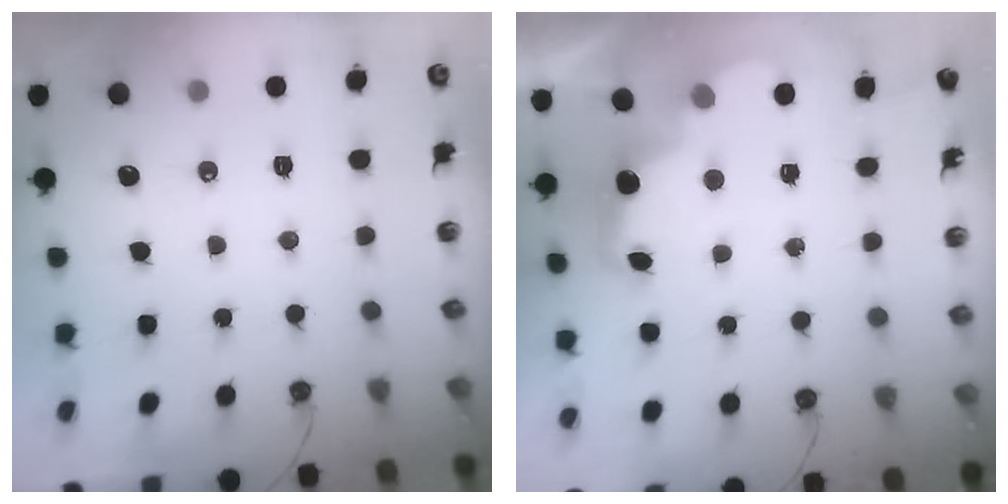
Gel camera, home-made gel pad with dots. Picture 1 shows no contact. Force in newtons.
{"total": 3.5, "press": 3.5, "slide": 0.6}